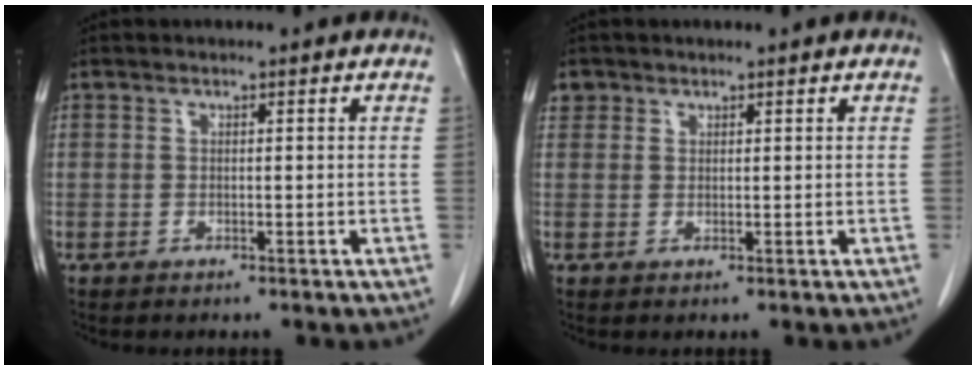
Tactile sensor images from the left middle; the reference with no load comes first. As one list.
[{"total": 1.9, "force": [1.1, 1.6, 0.1], "torque": [0.010, 0.007, 0.015]}]